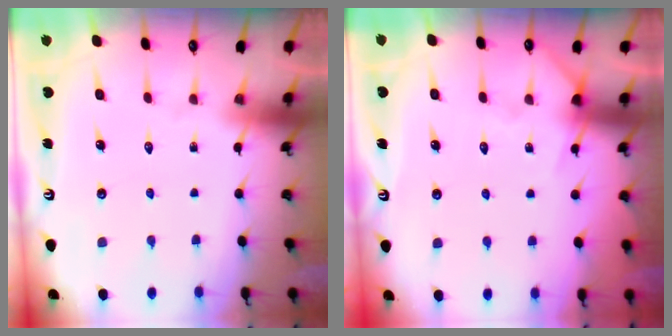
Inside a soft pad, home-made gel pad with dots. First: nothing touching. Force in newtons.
{"total": 4.1, "press": 4.1, "slide": 0.5}